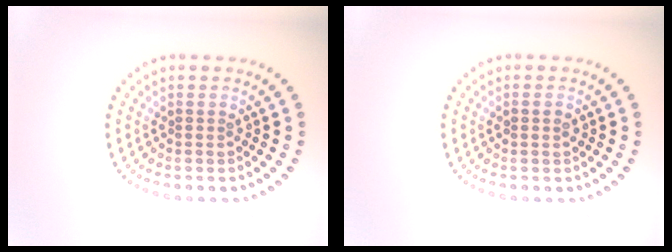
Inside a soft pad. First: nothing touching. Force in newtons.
{"total": 1.0, "press": 1.0, "slide": 0.3}